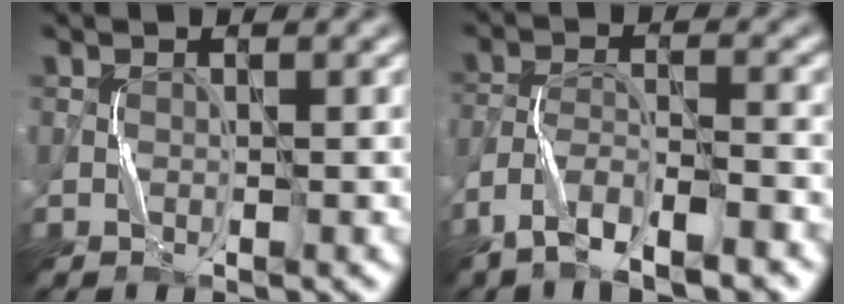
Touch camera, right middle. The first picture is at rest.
{"total": 6.0, "force": [-4.9, 0.9, 3.4], "torque": [-0.064, -0.001, -0.088]}